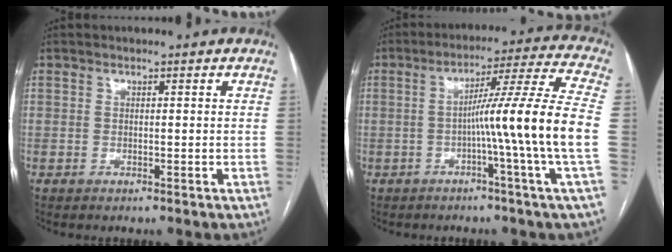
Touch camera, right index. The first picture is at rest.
{"total": 14.2, "force": [-2.5, -3.0, 13.7], "torque": [-0.200, 0.004, -0.048]}